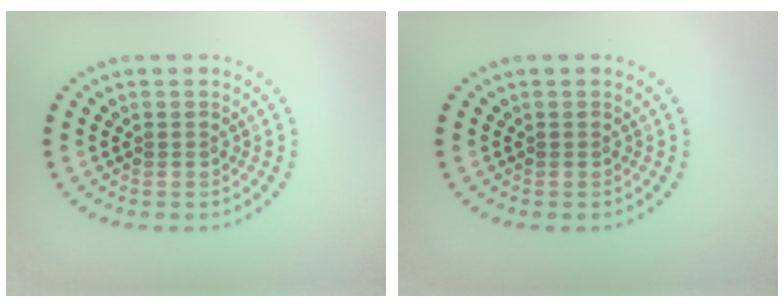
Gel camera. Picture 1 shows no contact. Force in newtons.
{"total": 0.0}